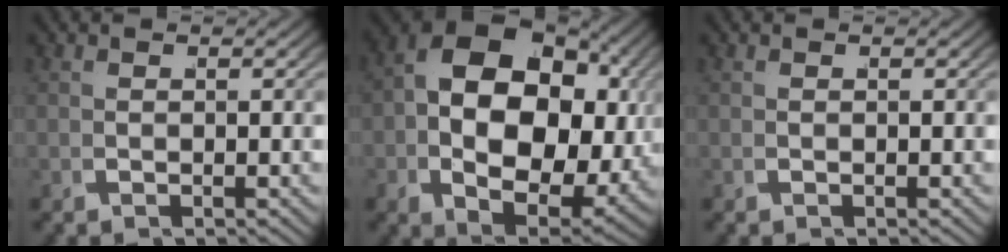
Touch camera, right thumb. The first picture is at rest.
{"total": 16.1, "force": [0.0, 10.5, 12.3], "torque": [-0.243, -0.043, 0.013]}
{"total": 0.0}